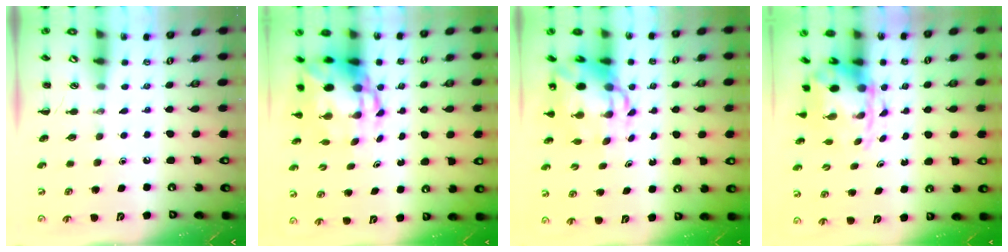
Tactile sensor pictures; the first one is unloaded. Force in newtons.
{"total": 8.9, "press": 8.6, "slide": 2.3}
{"total": 8.9, "press": 8.5, "slide": 2.6}
{"total": 4.4, "press": 4.2, "slide": 1.1}